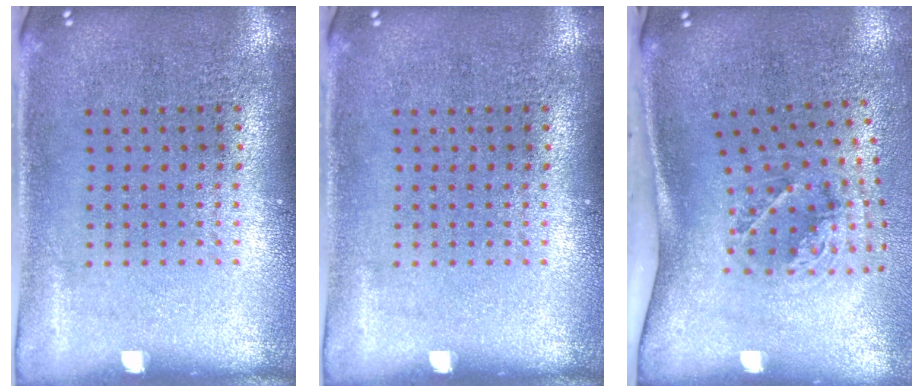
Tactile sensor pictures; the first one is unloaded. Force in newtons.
{"total": 0.0}
{"total": 2.0, "press": 1.3, "slide": 1.5}